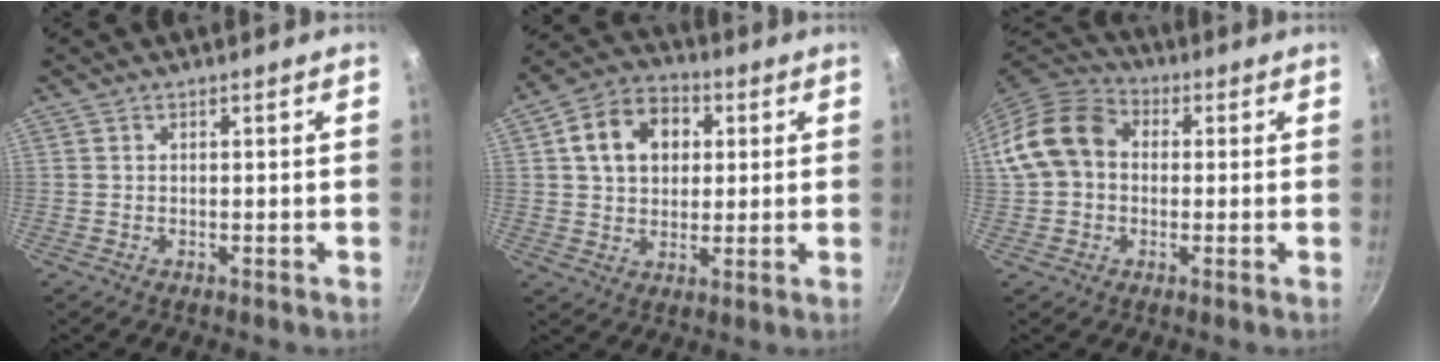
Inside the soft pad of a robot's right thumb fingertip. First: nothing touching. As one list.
[{"total": 12.1, "force": [3.0, 9.2, 7.3], "torque": [-0.099, 0.016, 0.040]}, {"total": 12.8, "force": [0.9, 10.1, 7.9], "torque": [-0.125, 0.033, 0.002]}]